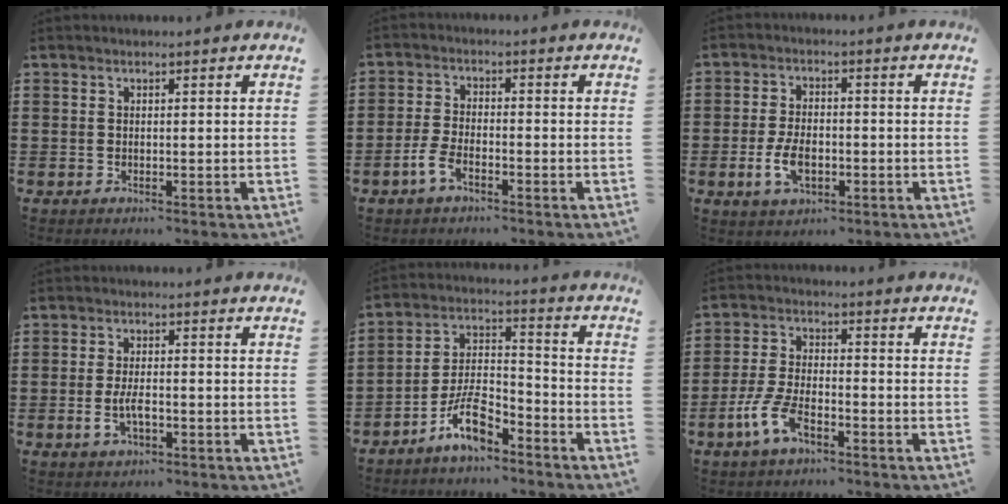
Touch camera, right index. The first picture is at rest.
{"total": 3.6, "force": [-2.4, 1.3, 2.4], "torque": [-0.063, -0.001, -0.051]}
{"total": 5.3, "force": [-1.5, 3.0, 4.1], "torque": [-0.100, -0.003, -0.033]}
{"total": 4.1, "force": [-1.1, 1.5, 3.6], "torque": [-0.079, -0.005, -0.022]}
{"total": 8.8, "force": [-6.2, 3.1, 5.5], "torque": [-0.110, 0.011, -0.117]}
{"total": 7.0, "force": [-3.9, 2.7, 5.1], "torque": [-0.123, -0.003, -0.078]}